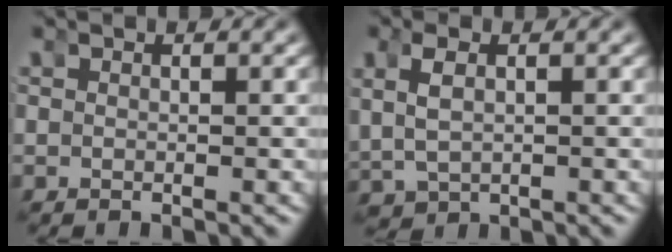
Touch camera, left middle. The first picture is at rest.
{"total": 3.6, "force": [0.0, 3.1, 2.0], "torque": [-0.064, -0.010, 0.011]}